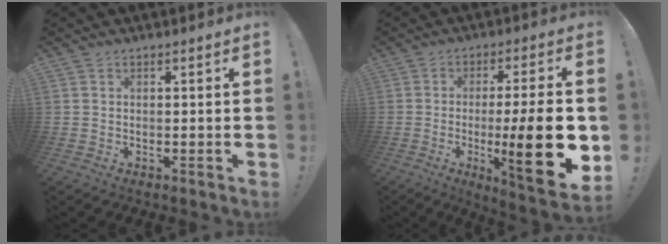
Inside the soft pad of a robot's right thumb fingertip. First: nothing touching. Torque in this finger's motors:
{"motor_torque": [1.97, 3.03, 2.27, -0.50, 0.30]}